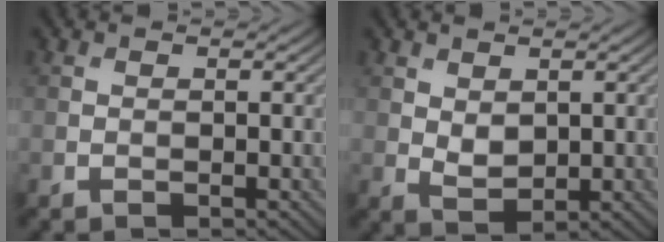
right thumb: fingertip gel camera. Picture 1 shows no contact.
{"total": 2.6, "force": [1.0, 1.6, 1.7], "torque": [-0.039, -0.006, 0.024]}